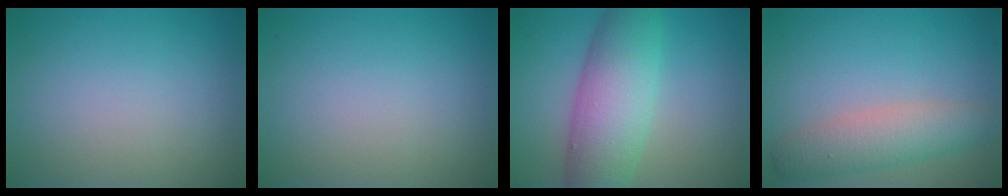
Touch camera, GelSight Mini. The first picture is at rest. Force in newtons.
{"total": 0.0}
{"total": 7.9, "press": 7.9, "slide": 0.2}
{"total": 4.1, "press": 4.1, "slide": 0.2}